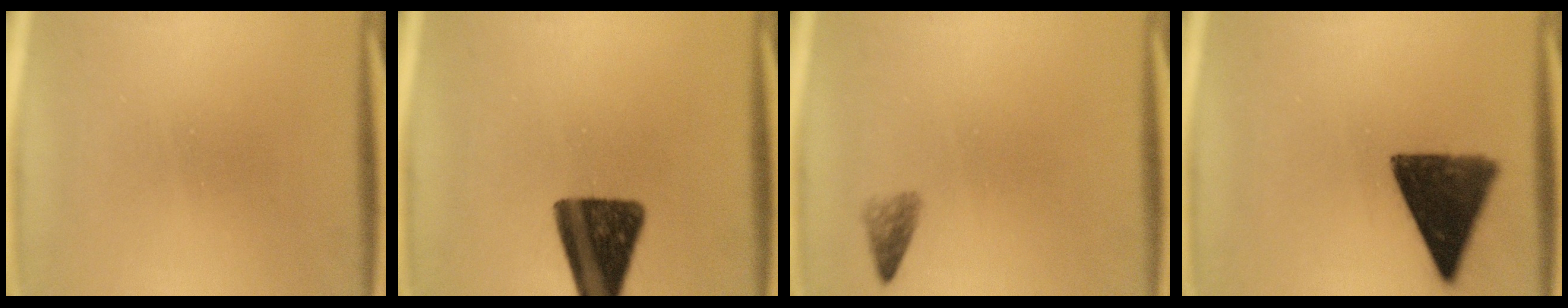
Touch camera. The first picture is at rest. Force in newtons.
{"total": 14.7}
{"total": 1.7}
{"total": 12.5}